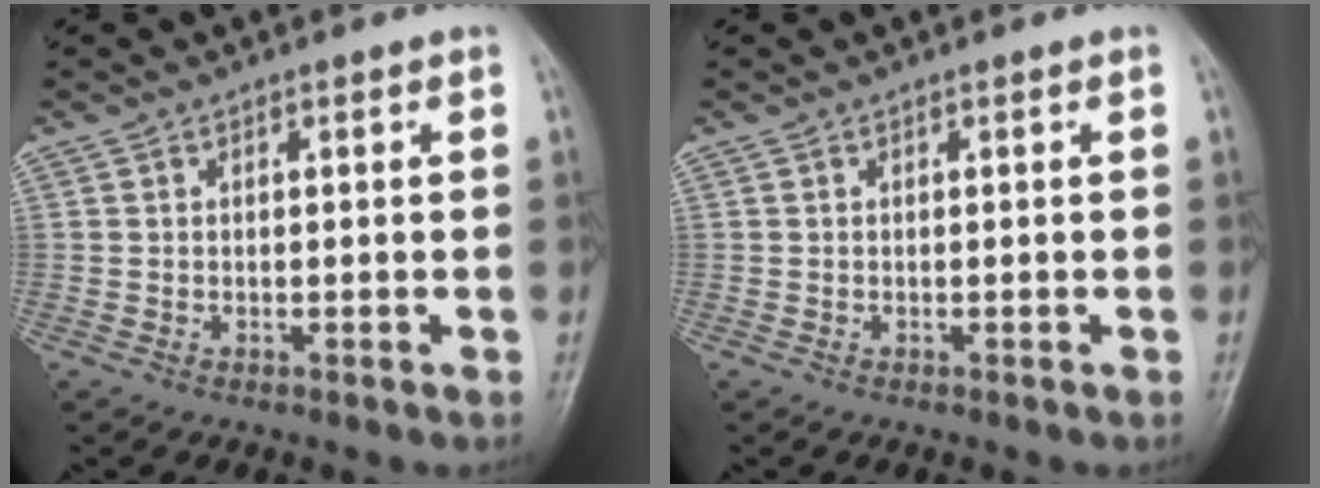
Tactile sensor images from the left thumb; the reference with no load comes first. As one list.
[{"total": 0.0}]